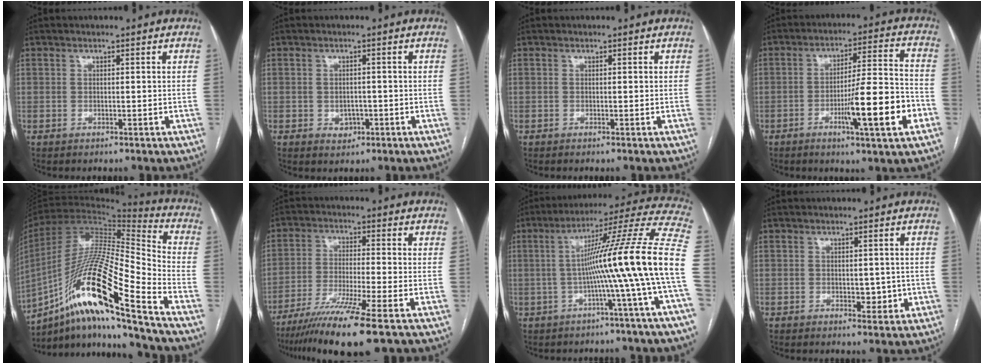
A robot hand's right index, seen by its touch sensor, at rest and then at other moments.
{"total": 2.2, "force": [-0.8, 1.7, 1.1], "torque": [-0.010, 0.003, -0.005]}
{"total": 0.0}
{"total": 13.2, "force": [-4.8, 0.5, 12.3], "torque": [-0.192, -0.003, -0.072]}
{"total": 22.5, "force": [-13.2, 0.4, 18.2], "torque": [-0.347, -0.019, -0.243]}
{"total": 12.5, "force": [-8.7, -1.3, 8.9], "torque": [-0.166, -0.035, -0.148]}
{"total": 18.5, "force": [-2.7, -3.1, 18.1], "torque": [-0.247, 0.022, -0.058]}
{"total": 2.9, "force": [-0.3, 1.8, 2.2], "torque": [-0.025, 0.001, 0.003]}